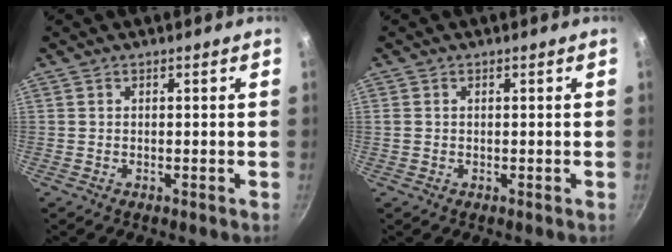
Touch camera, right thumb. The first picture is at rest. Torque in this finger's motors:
{"motor_torque": [0.01, -0.05, -0.52, 0.15, 0.06]}